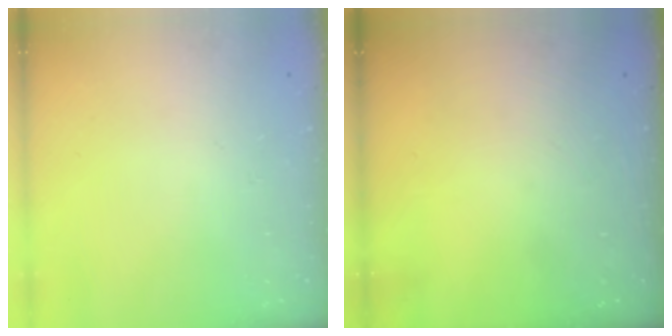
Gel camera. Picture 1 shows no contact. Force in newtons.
{"total": 0.0}